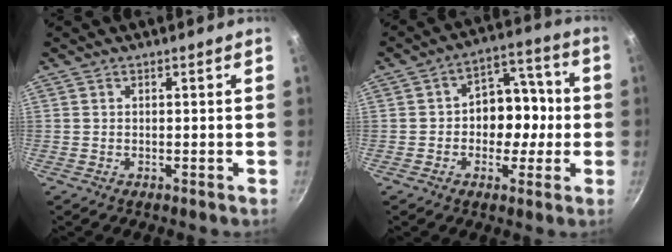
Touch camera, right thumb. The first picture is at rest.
{"total": 11.0, "force": [-1.0, 8.4, 7.0], "torque": [-0.031, 0.032, -0.026]}